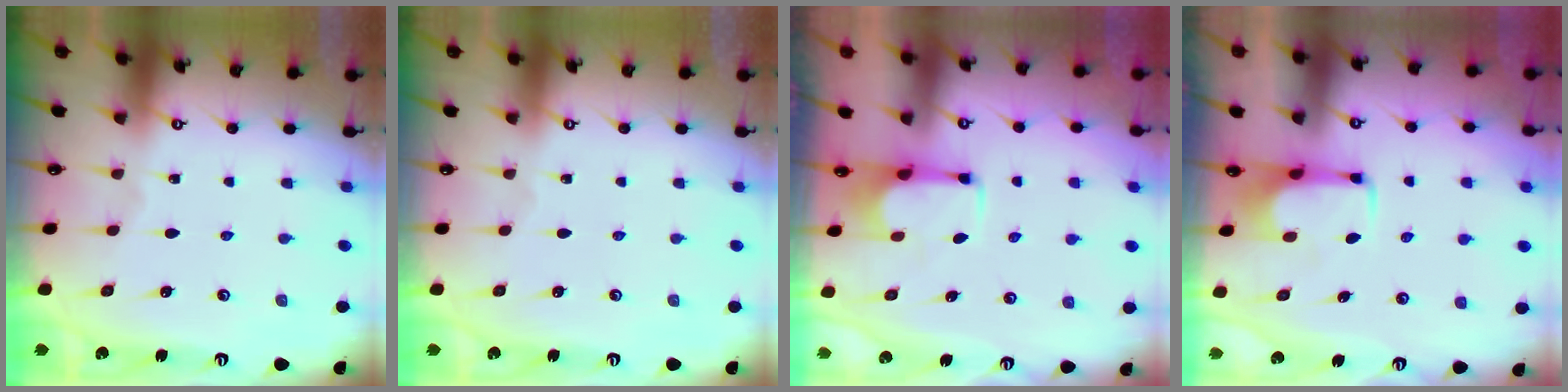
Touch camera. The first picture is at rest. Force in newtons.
{"total": 0.0}
{"total": 2.8, "press": 2.6, "slide": 1.0}
{"total": 2.1, "press": 2.0, "slide": 0.4}